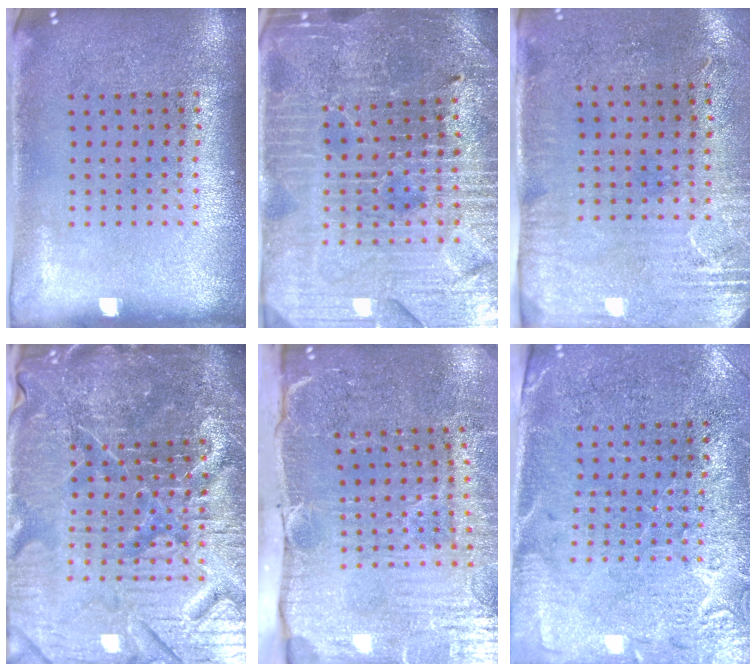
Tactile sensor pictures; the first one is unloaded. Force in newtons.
{"total": 4.5, "press": 4.3, "slide": 1.3}
{"total": 2.9, "press": 2.4, "slide": 1.7}
{"total": 6.9, "press": 6.2, "slide": 3.0}
{"total": 5.4, "press": 4.5, "slide": 3.0}
{"total": 2.8, "press": 2.5, "slide": 1.1}